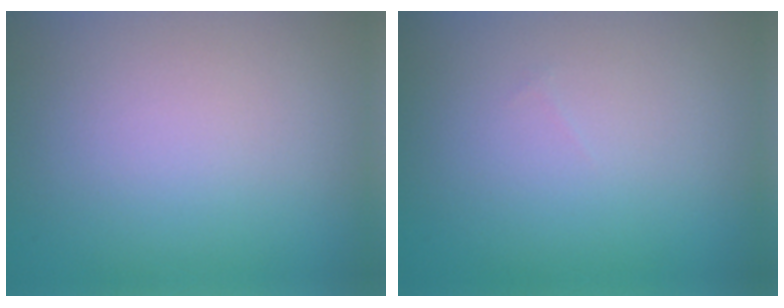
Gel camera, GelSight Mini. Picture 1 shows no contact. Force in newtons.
{"total": 0.0}